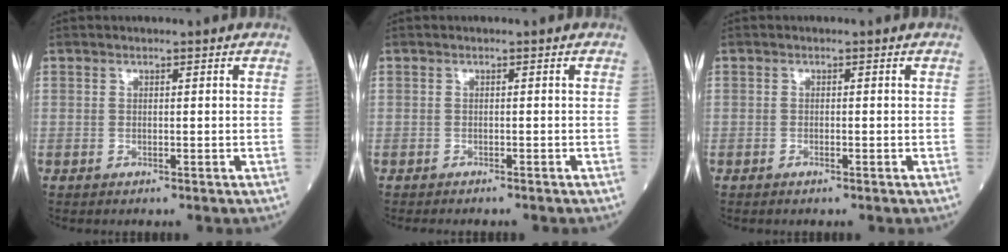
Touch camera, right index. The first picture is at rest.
{"total": 3.8, "force": [-3.4, 0.4, 1.6], "torque": [-0.019, -0.005, -0.042]}
{"total": 0.8, "force": [-0.6, 0.1, 0.6], "torque": [-0.015, 0.000, -0.011]}